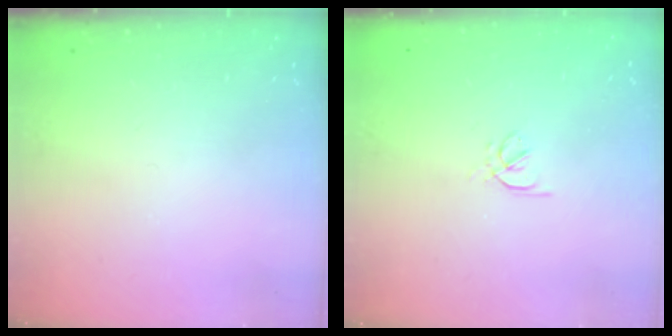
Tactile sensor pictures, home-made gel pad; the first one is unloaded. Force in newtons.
{"total": 1.6, "press": 1.5, "slide": 0.5}